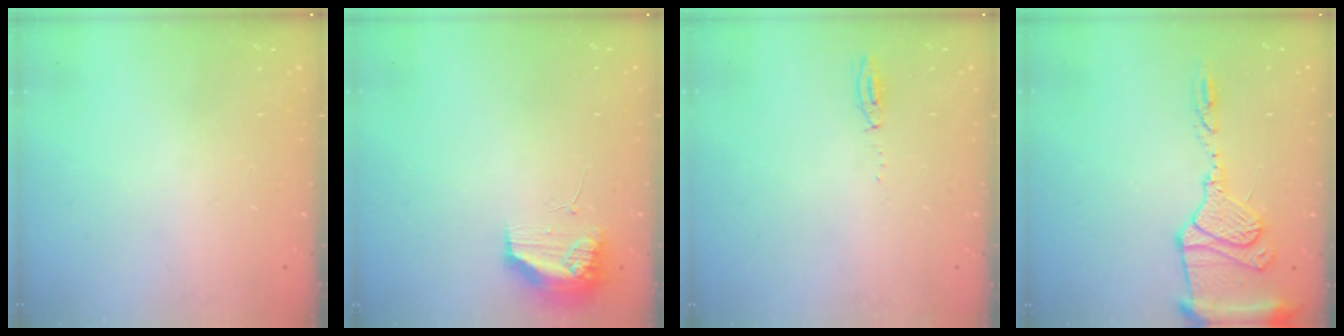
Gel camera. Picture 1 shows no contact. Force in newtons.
{"total": 9.7, "press": 9.6, "slide": 1.5}
{"total": 3.4, "press": 3.3, "slide": 0.8}
{"total": 14.7, "press": 14.6, "slide": 1.8}